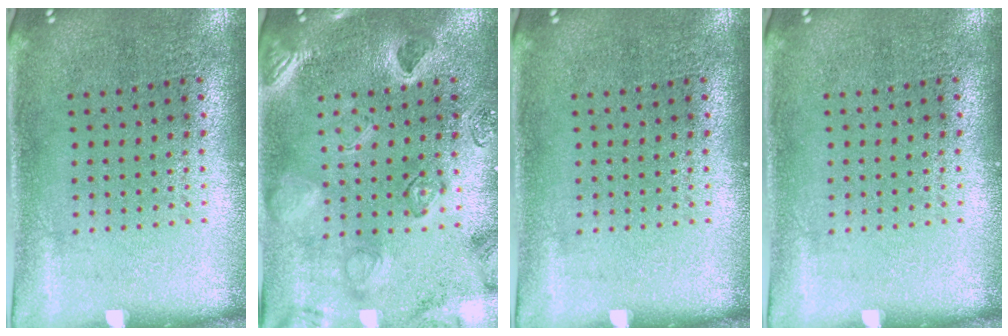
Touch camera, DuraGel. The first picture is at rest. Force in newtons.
{"total": 2.5, "press": 2.4, "slide": 0.7}
{"total": 0.0}
{"total": 0.0}